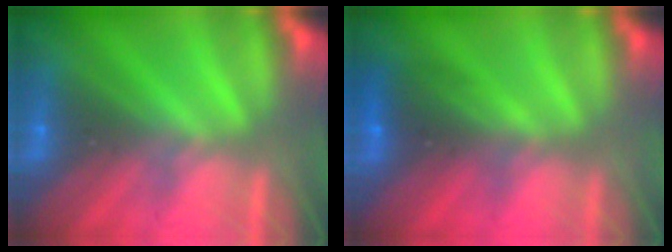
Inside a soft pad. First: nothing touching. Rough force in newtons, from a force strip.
{"total": 2.8}